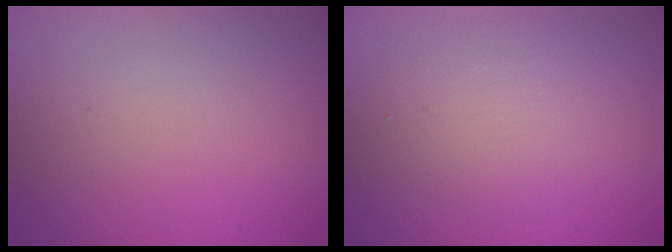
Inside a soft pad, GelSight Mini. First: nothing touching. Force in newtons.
{"total": 3.5, "press": 3.5, "slide": 0.1}